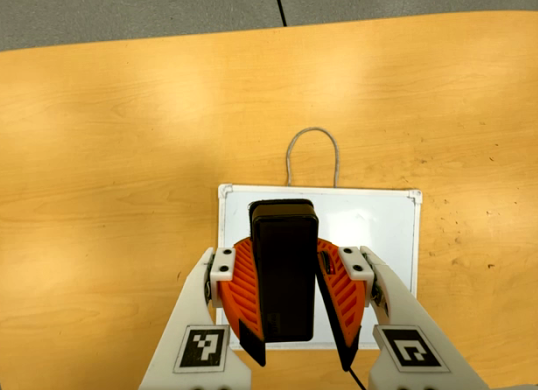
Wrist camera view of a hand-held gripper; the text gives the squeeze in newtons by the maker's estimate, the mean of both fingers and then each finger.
{"total": 9.7, "left": 9.8, "right": 9.7}